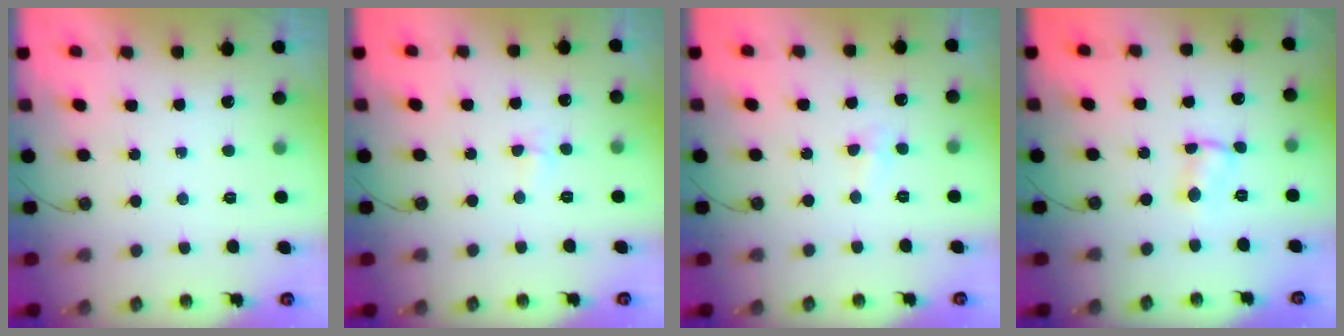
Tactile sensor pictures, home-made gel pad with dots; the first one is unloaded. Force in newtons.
{"total": 3.7, "press": 3.7, "slide": 0.3}
{"total": 3.4, "press": 2.9, "slide": 1.6}
{"total": 1.4, "press": 1.4, "slide": 0.0}